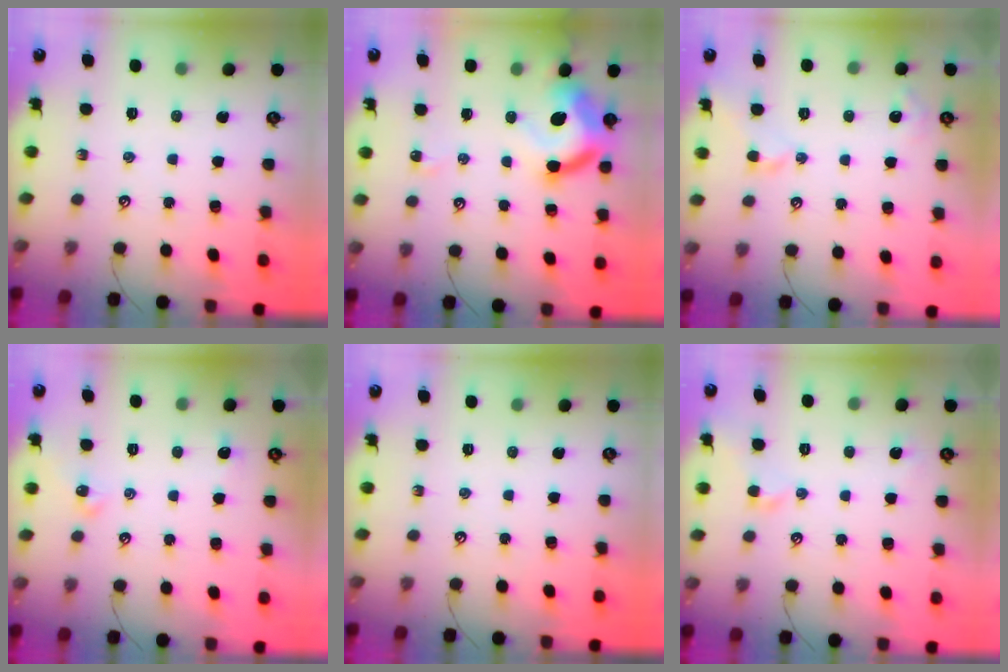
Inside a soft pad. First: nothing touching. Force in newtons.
{"total": 13.2, "press": 13.1, "slide": 1.5}
{"total": 1.2, "press": 1.2, "slide": 0.2}
{"total": 0.8, "press": 0.6, "slide": 0.4}
{"total": 0.0}
{"total": 0.6, "press": 0.5, "slide": 0.3}